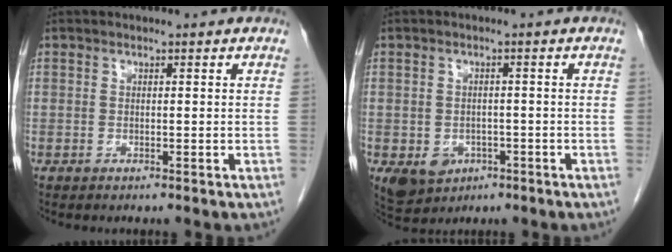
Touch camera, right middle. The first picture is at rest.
{"total": 5.8, "force": [-2.5, 4.7, 2.4], "torque": [-0.046, 0.000, -0.027]}